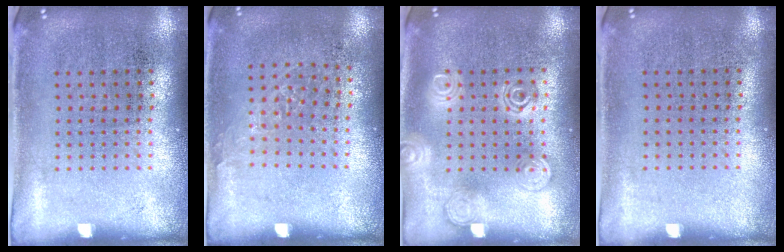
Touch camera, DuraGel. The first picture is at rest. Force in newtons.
{"total": 0.8, "press": 0.7, "slide": 0.4}
{"total": 1.3, "press": 1.3, "slide": 0.1}
{"total": 0.0}